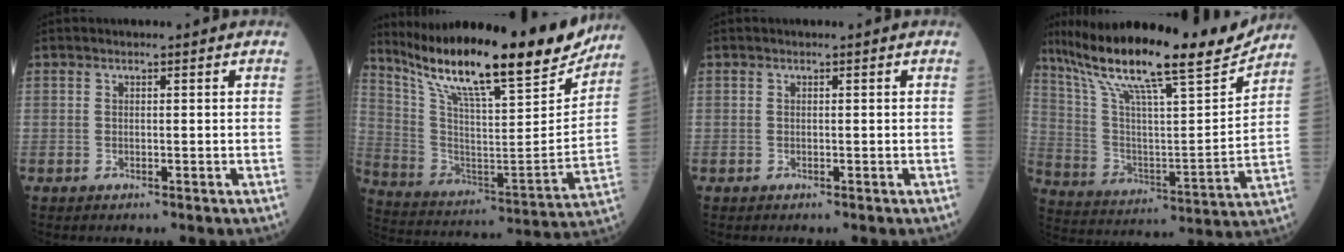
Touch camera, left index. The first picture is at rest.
{"total": 26.7, "force": [21.9, 3.6, 14.8], "torque": [-0.262, -0.038, 0.336]}
{"total": 0.0}
{"total": 24.6, "force": [20.2, 2.0, 14.0], "torque": [-0.253, -0.006, 0.325]}